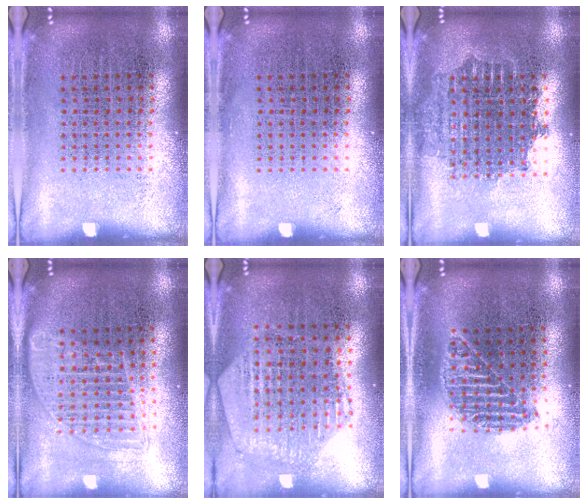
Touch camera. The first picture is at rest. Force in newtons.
{"total": 0.0}
{"total": 1.7, "press": 1.4, "slide": 1.0}
{"total": 1.6, "press": 1.4, "slide": 0.8}
{"total": 1.1, "press": 1.1, "slide": 0.3}
{"total": 1.1, "press": 1.0, "slide": 0.5}